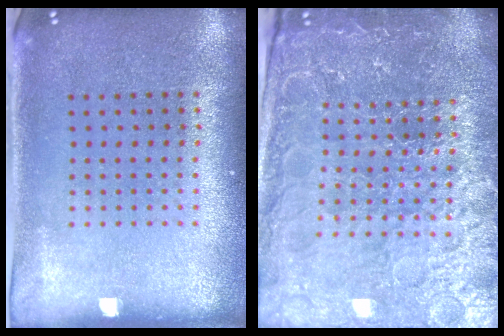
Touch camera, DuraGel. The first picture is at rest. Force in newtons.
{"total": 5.0, "press": 4.6, "slide": 1.8}